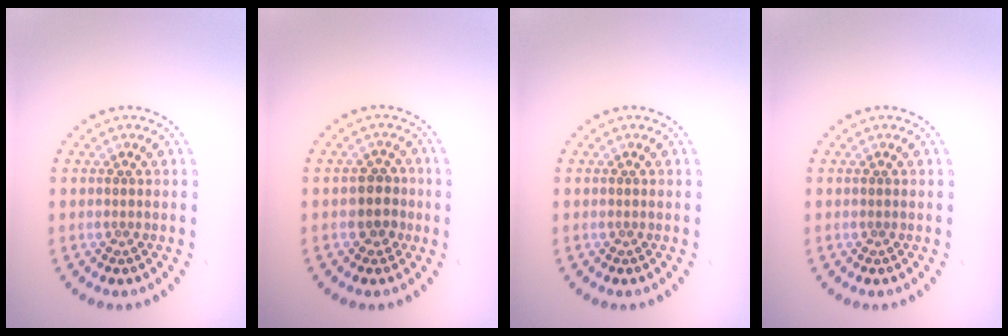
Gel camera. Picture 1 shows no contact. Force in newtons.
{"total": 2.2, "press": 2.0, "slide": 0.9}
{"total": 0.0}
{"total": 0.0}